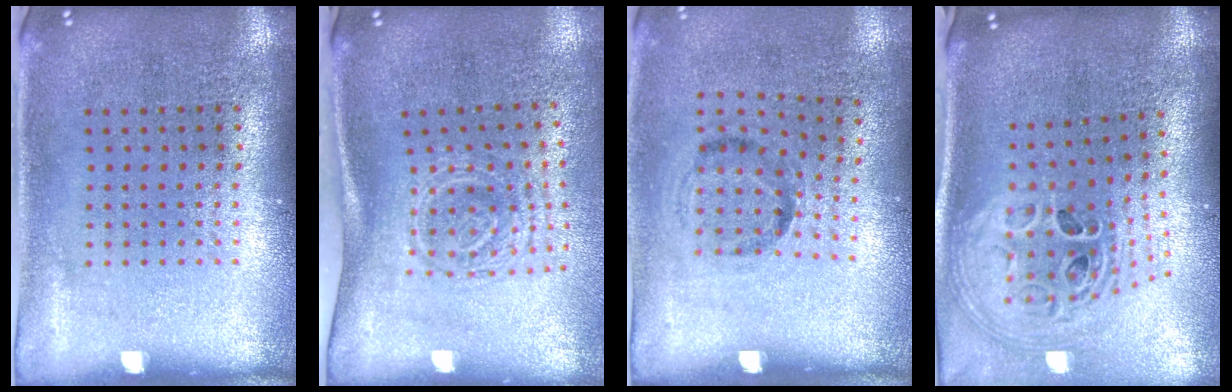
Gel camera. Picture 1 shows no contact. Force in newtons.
{"total": 1.7, "press": 1.2, "slide": 1.2}
{"total": 1.2, "press": 0.8, "slide": 0.9}
{"total": 2.4, "press": 1.7, "slide": 1.7}